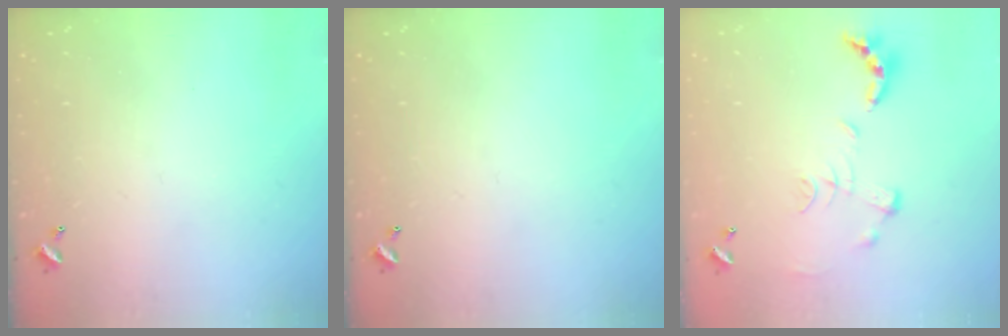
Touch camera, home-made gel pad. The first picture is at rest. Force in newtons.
{"total": 0.0}
{"total": 1.3, "press": 1.2, "slide": 0.3}